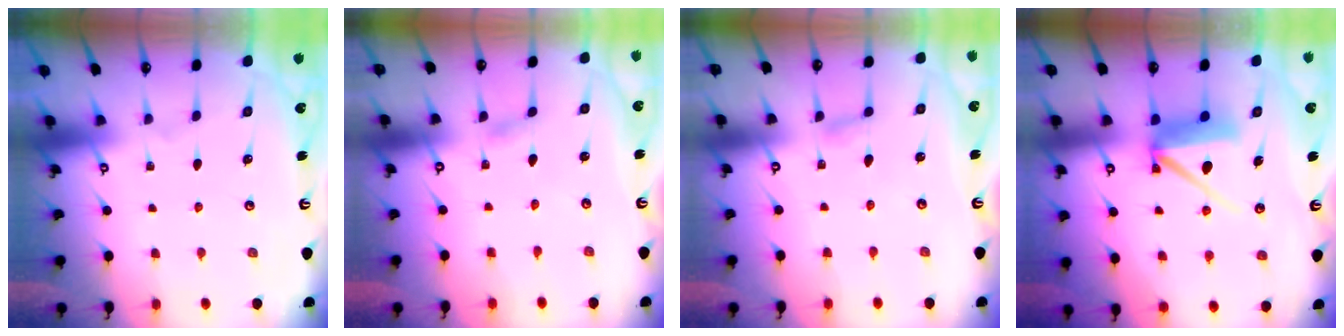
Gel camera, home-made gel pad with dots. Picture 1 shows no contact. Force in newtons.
{"total": 1.5, "press": 1.5, "slide": 0.2}
{"total": 2.9, "press": 2.9, "slide": 0.4}
{"total": 8.4, "press": 8.4, "slide": 0.9}